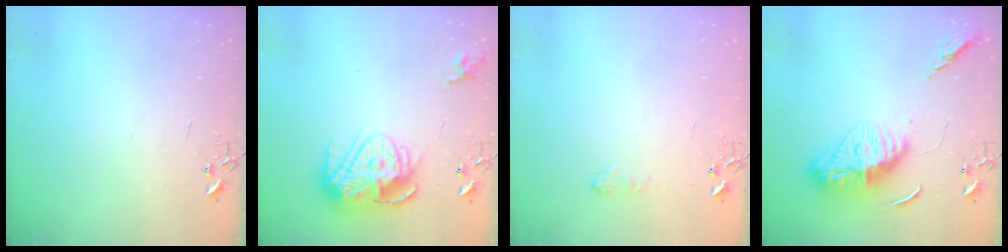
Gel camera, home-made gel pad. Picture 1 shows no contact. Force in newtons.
{"total": 15.3, "press": 15.3, "slide": 0.9}
{"total": 6.3, "press": 6.3, "slide": 0.8}
{"total": 15.6, "press": 15.5, "slide": 1.6}